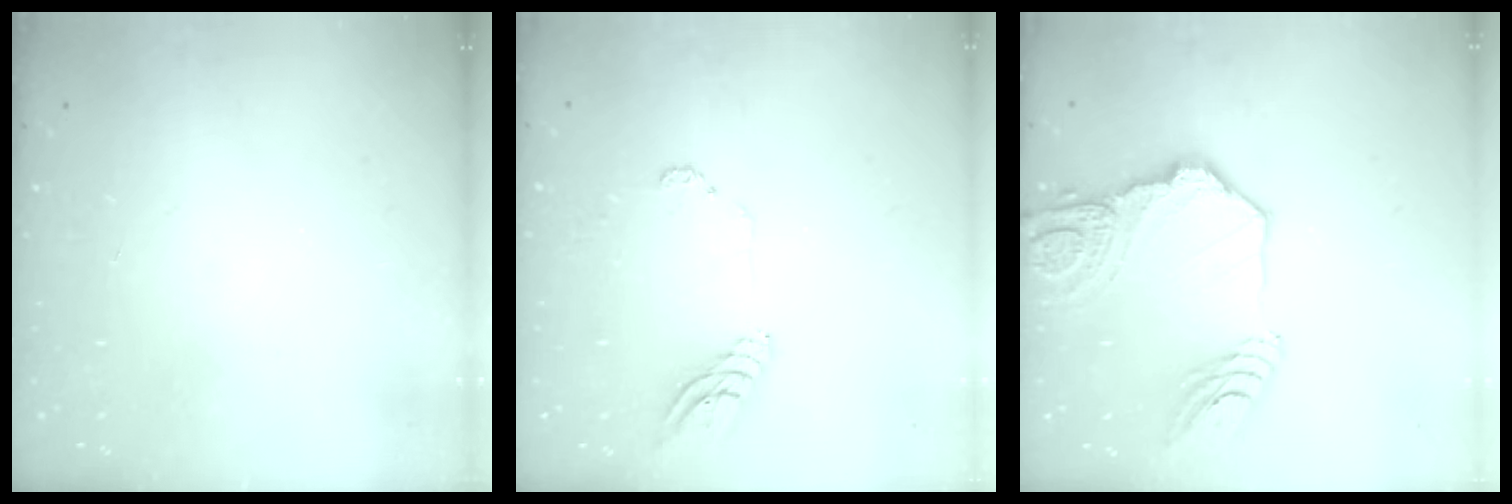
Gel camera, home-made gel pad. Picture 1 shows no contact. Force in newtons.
{"total": 9.4, "press": 9.3, "slide": 0.9}
{"total": 18.2, "press": 18.1, "slide": 2.0}